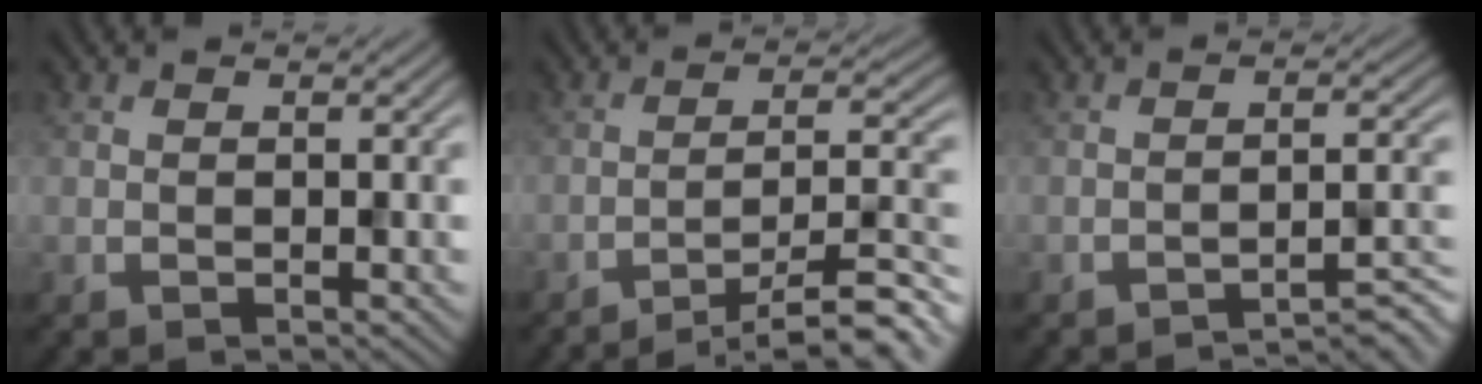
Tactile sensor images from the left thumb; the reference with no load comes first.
{"total": 11.2, "force": [-8.4, 1.6, 7.1], "torque": [-0.119, 0.015, -0.124]}
{"total": 4.2, "force": [-3.3, 0.3, 2.6], "torque": [-0.030, 0.015, -0.059]}